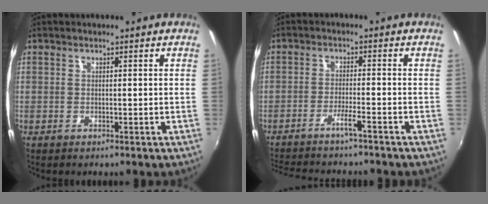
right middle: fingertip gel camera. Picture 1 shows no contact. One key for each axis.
{"total": 7.4, "fx": -6.6, "fy": -0.3, "fz": 3.4, "tx": -0.078, "ty": -0.004, "tz": -0.108}